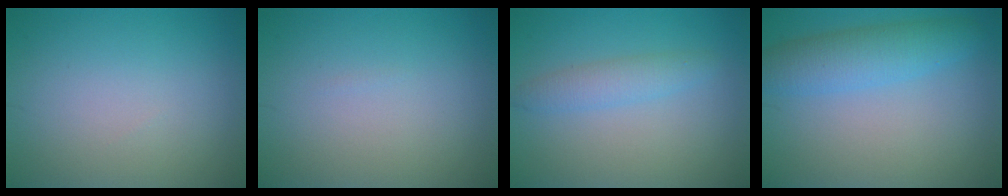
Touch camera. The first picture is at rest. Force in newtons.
{"total": 0.0}
{"total": 2.2, "press": 2.2, "slide": 0.1}
{"total": 4.3, "press": 4.3, "slide": 0.1}